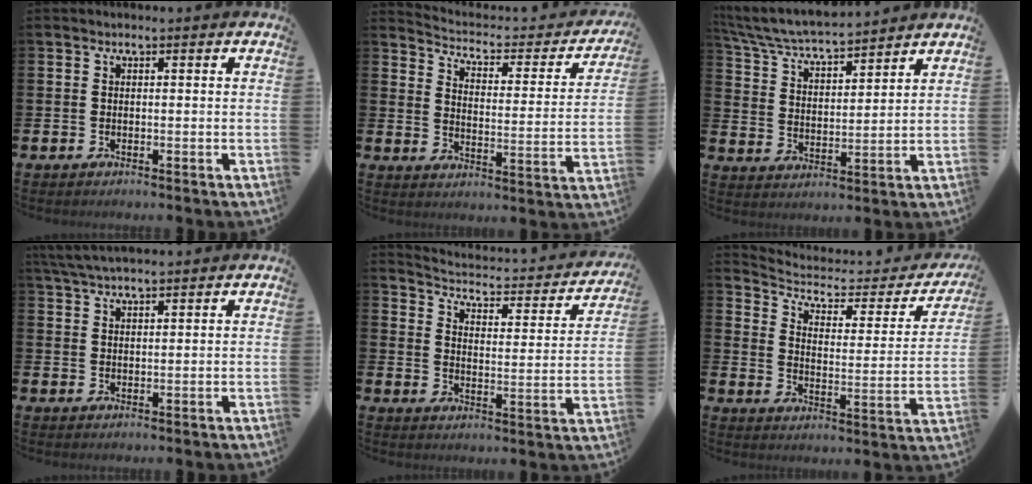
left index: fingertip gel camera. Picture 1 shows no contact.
{"total": 3.8, "force": [3.2, 1.6, 1.2], "torque": [-0.044, -0.035, 0.043]}
{"total": 6.1, "force": [5.9, 0.7, 1.6], "torque": [-0.062, -0.040, 0.099]}
{"total": 4.1, "force": [3.8, 0.5, 1.4], "torque": [-0.035, -0.008, 0.070]}
{"total": 3.4, "force": [3.0, 1.2, 1.0], "torque": [-0.046, -0.033, 0.042]}
{"total": 4.6, "force": [3.6, 2.2, 1.8], "torque": [-0.059, -0.033, 0.052]}